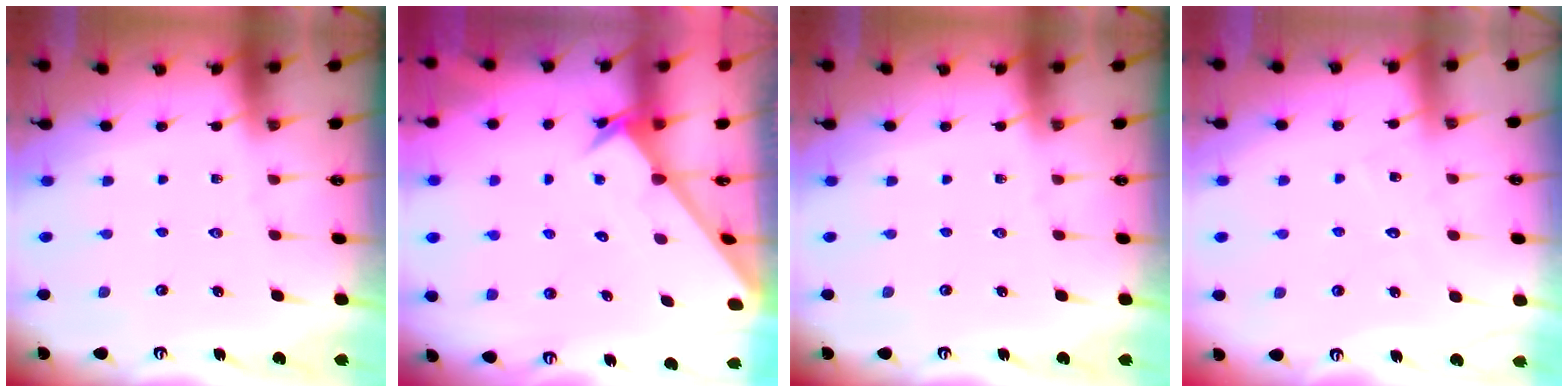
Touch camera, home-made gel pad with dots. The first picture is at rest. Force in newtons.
{"total": 2.6, "press": 2.6, "slide": 0.2}
{"total": 0.0}
{"total": 5.9, "press": 5.9, "slide": 0.4}